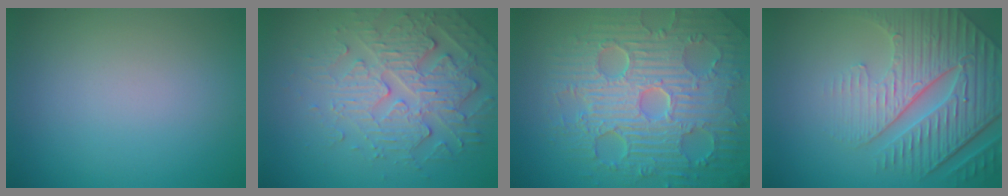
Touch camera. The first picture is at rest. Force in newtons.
{"total": 4.7, "press": 4.2, "slide": 2.3}
{"total": 10.7, "press": 7.2, "slide": 7.9}
{"total": 7.9, "press": 5.8, "slide": 5.3}